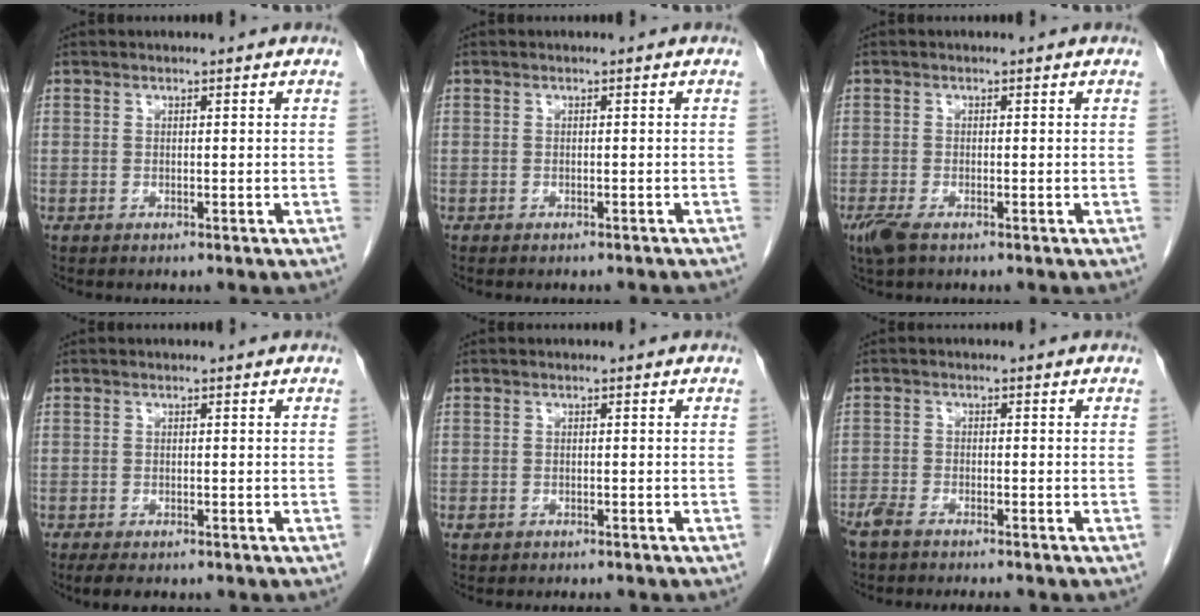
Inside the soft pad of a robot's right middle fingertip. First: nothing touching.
{"total": 5.4, "force": [-4.9, 1.3, 1.9], "torque": [-0.024, -0.007, -0.052]}
{"total": 3.0, "force": [-1.9, 0.9, 2.1], "torque": [-0.053, -0.010, -0.034]}
{"total": 3.7, "force": [-2.9, 1.3, 2.0], "torque": [-0.032, -0.010, -0.039]}
{"total": 2.4, "force": [-1.9, 1.0, 1.0], "torque": [-0.018, -0.003, -0.021]}
{"total": 8.0, "force": [-6.9, 1.5, 3.7], "torque": [-0.062, -0.007, -0.111]}